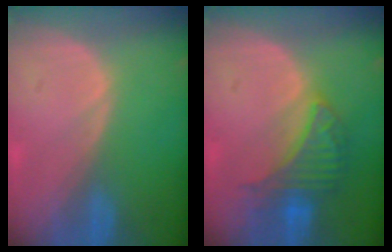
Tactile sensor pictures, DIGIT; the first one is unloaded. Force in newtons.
{"total": 6.6, "press": 6.4, "slide": 1.6}